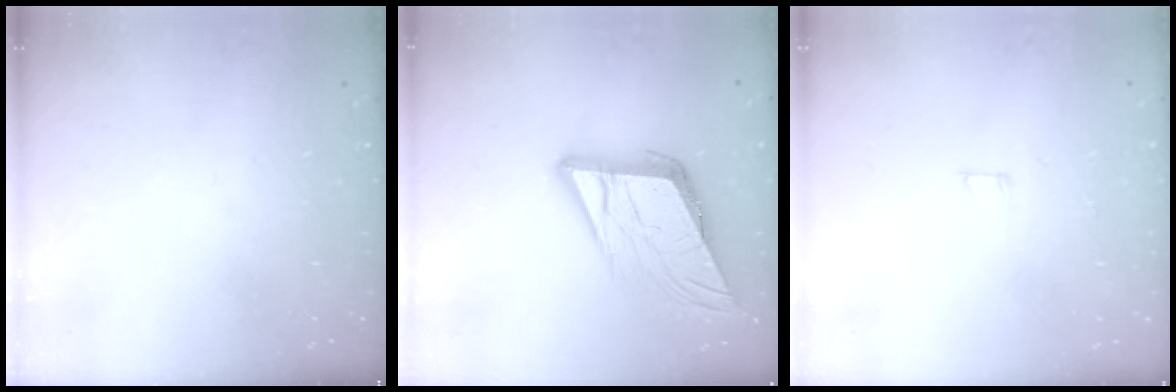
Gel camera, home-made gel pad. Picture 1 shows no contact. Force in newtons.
{"total": 15.2, "press": 15.0, "slide": 2.6}
{"total": 2.5, "press": 2.5, "slide": 0.2}